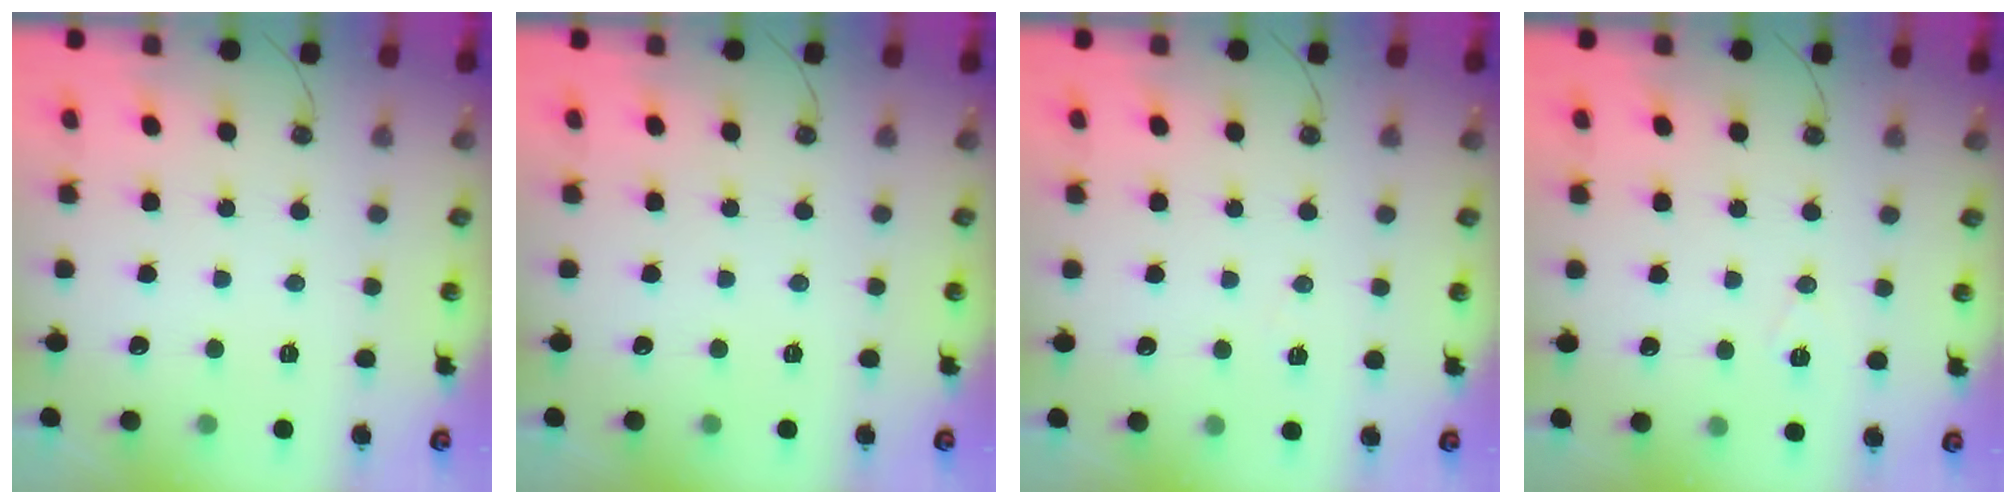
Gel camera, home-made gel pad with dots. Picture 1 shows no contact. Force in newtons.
{"total": 0.0}
{"total": 3.0, "press": 2.2, "slide": 2.1}
{"total": 5.3, "press": 3.0, "slide": 4.4}